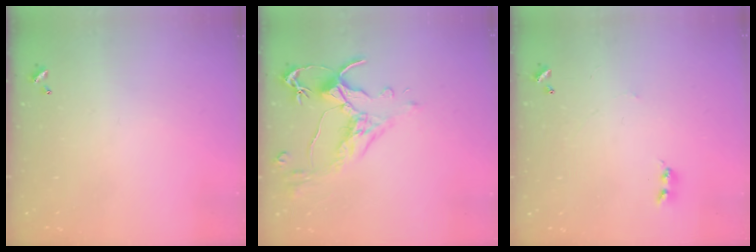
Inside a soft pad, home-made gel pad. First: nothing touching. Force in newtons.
{"total": 2.6, "press": 2.2, "slide": 1.3}
{"total": 2.2, "press": 2.1, "slide": 0.5}